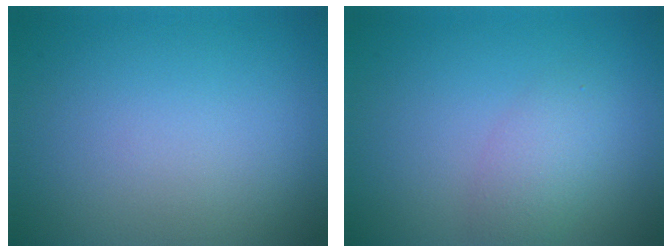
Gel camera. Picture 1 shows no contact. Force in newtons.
{"total": 2.2, "press": 2.2, "slide": 0.1}